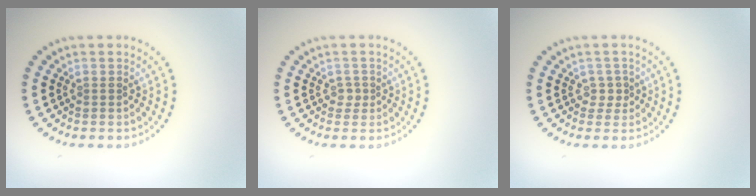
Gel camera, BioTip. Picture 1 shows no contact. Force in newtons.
{"total": 0.9, "press": 0.6, "slide": 0.6}
{"total": 1.2, "press": 0.9, "slide": 0.7}